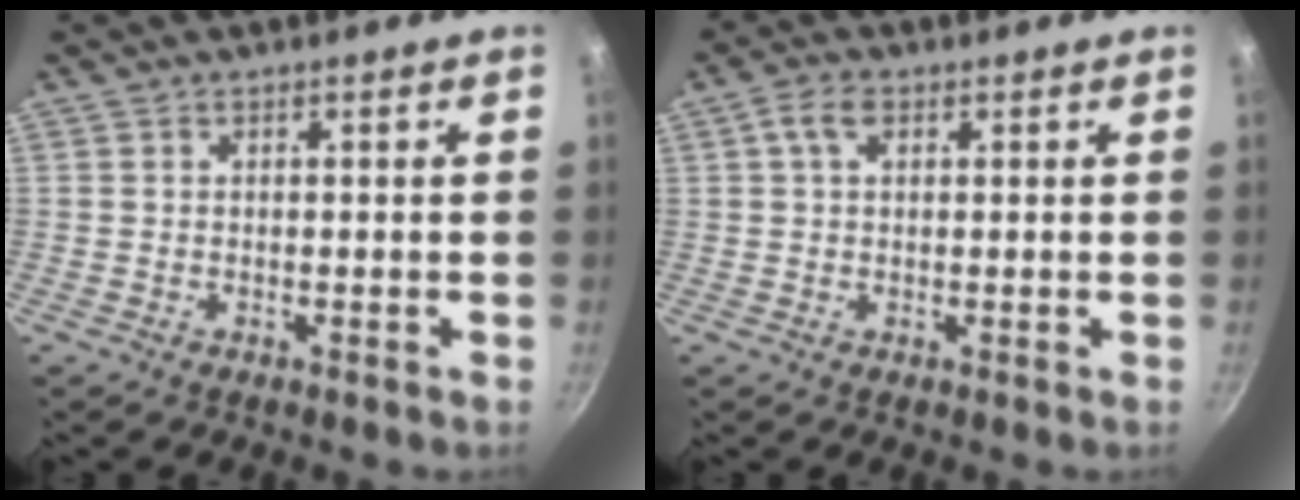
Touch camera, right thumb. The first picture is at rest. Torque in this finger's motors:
{"motor_torque": [0.32, 4.69, 0.43, -0.10, 0.37]}